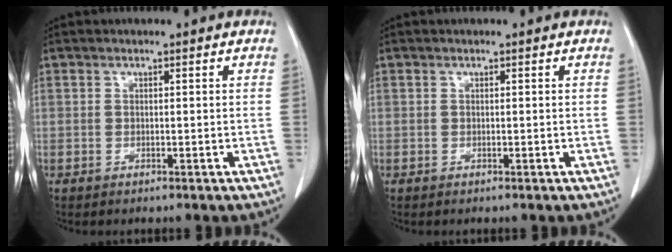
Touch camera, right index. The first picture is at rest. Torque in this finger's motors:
{"motor_torque": [0.00, 0.00, 0.00, 0.00]}